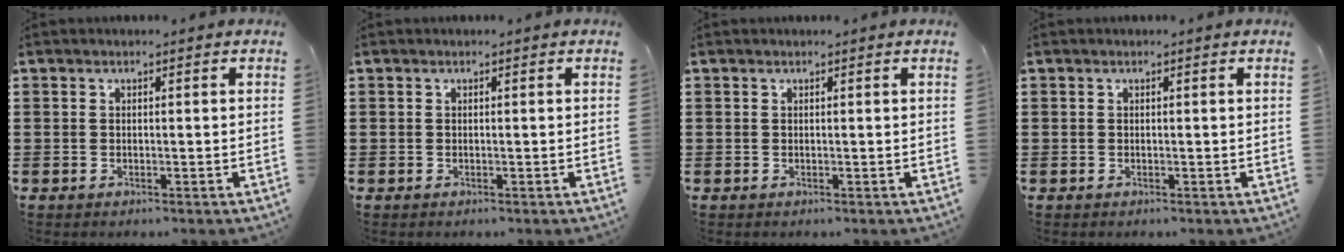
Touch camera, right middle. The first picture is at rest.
{"total": 0.0}
{"total": 0.0}
{"total": 0.0}